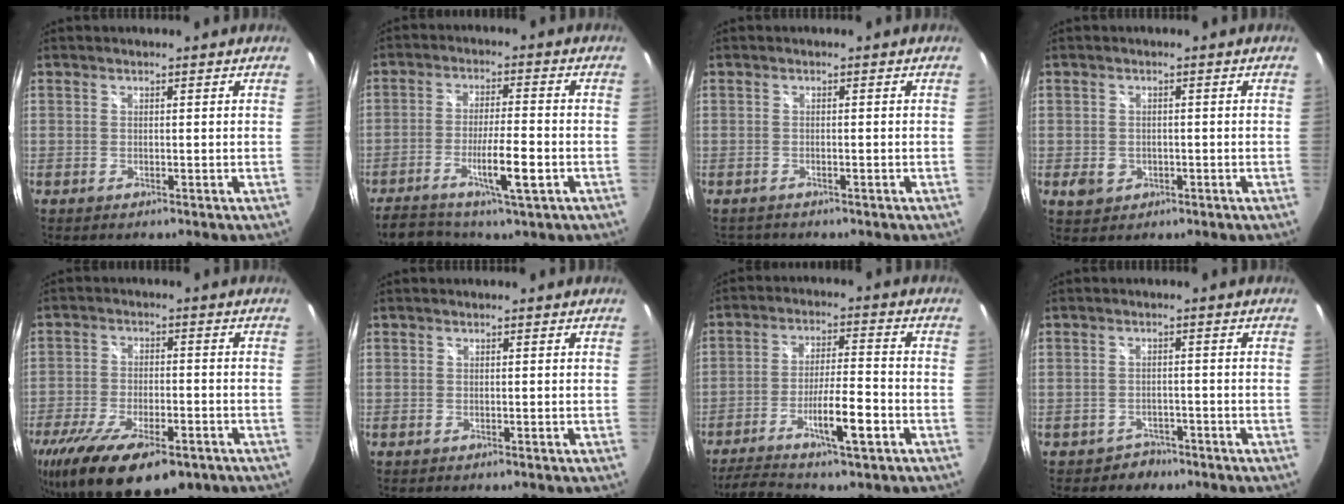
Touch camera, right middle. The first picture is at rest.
{"total": 9.8, "force": [-5.7, 2.1, 7.6], "torque": [-0.150, -0.002, -0.096]}
{"total": 2.5, "force": [-2.0, 1.2, 0.7], "torque": [-0.017, -0.009, -0.029]}
{"total": 3.7, "force": [-1.1, 3.1, 1.7], "torque": [-0.036, -0.001, -0.012]}
{"total": 20.0, "force": [-12.8, 7.9, 13.2], "torque": [-0.271, -0.060, -0.198]}
{"total": 0.0}
{"total": 11.1, "force": [-6.9, 1.7, 8.5], "torque": [-0.171, -0.001, -0.114]}
{"total": 3.6, "force": [-2.5, 2.5, -0.1], "torque": [-0.005, 0.008, -0.037]}